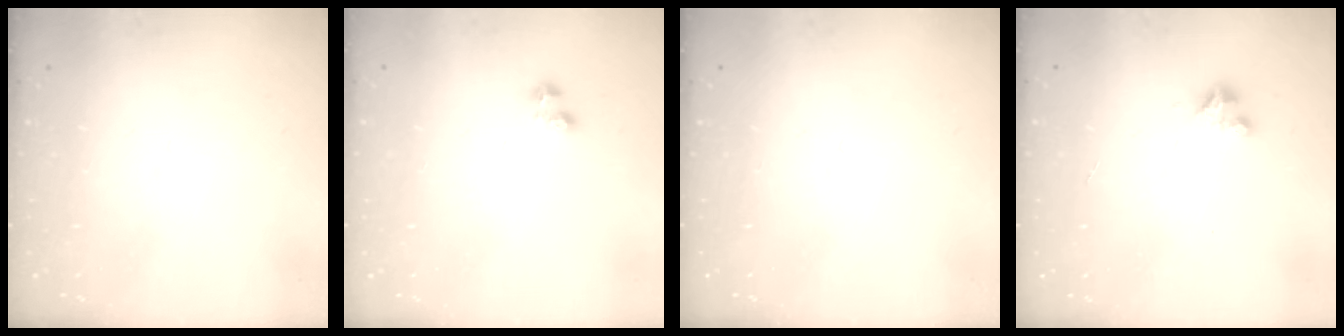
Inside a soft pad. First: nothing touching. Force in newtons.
{"total": 1.8, "press": 1.7, "slide": 0.4}
{"total": 0.0}
{"total": 2.0, "press": 2.0, "slide": 0.3}